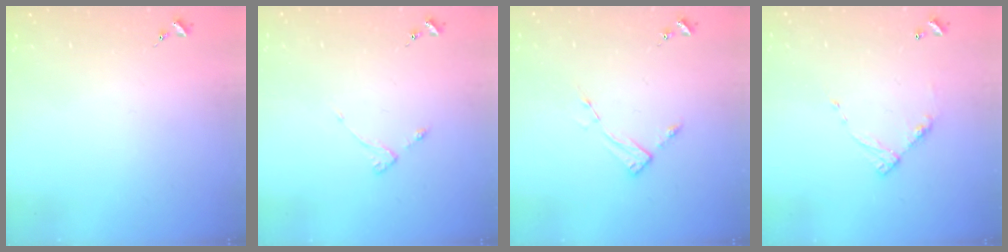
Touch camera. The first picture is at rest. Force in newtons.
{"total": 2.8, "press": 2.7, "slide": 0.5}
{"total": 3.4, "press": 3.4, "slide": 0.4}
{"total": 8.8, "press": 8.8, "slide": 0.5}